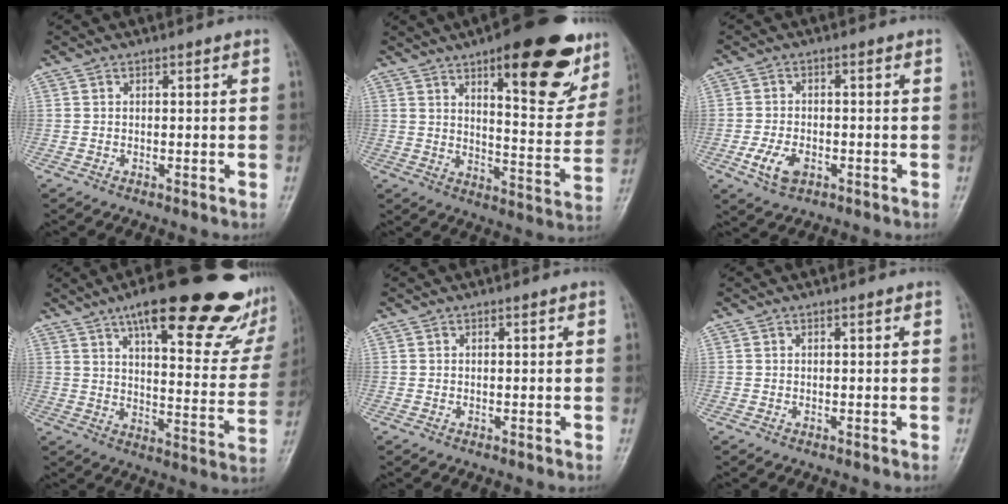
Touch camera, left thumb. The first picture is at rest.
{"total": 22.2, "force": [12.4, 7.5, 16.8], "torque": [-0.178, -0.051, 0.175]}
{"total": 5.3, "force": [-2.1, 3.2, 3.6], "torque": [-0.071, 0.002, -0.037]}
{"total": 29.0, "force": [18.0, 8.5, 21.1], "torque": [-0.259, -0.049, 0.243]}
{"total": 0.0}
{"total": 0.0}